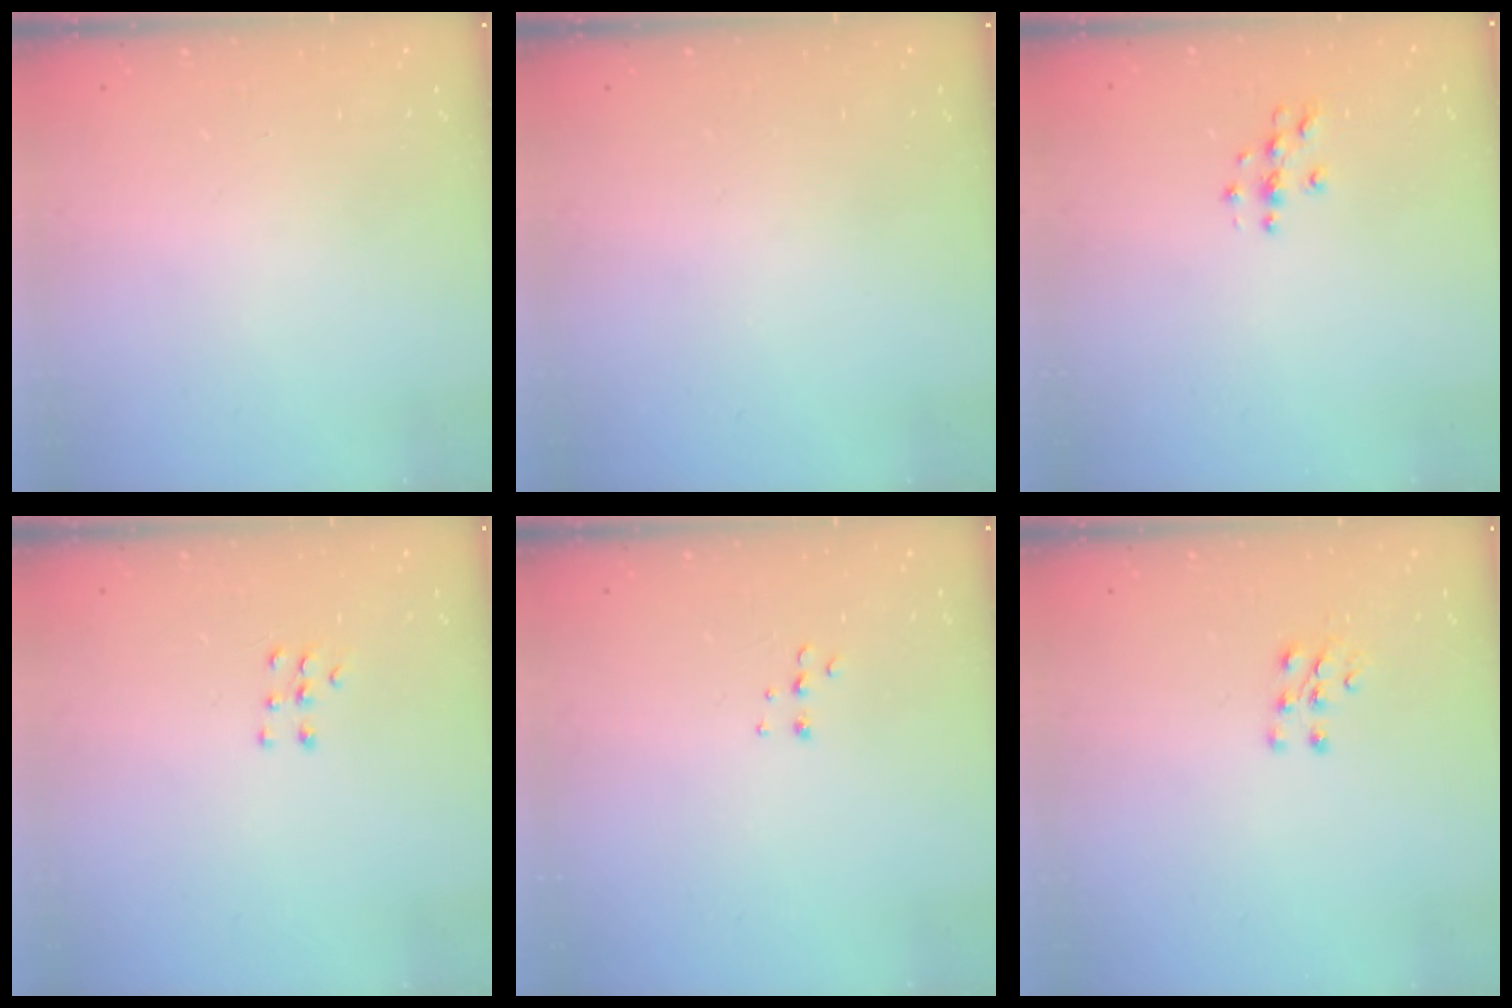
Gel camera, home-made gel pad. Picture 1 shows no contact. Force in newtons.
{"total": 0.0}
{"total": 3.7, "press": 3.7, "slide": 0.2}
{"total": 5.5, "press": 5.5, "slide": 0.9}
{"total": 5.1, "press": 5.0, "slide": 0.7}
{"total": 6.0, "press": 6.0, "slide": 0.5}